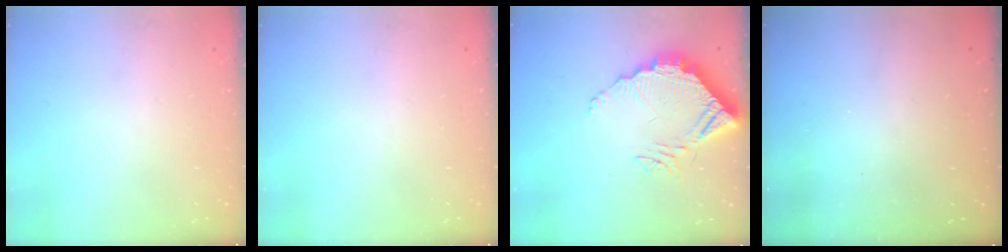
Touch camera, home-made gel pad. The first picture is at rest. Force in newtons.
{"total": 0.0}
{"total": 11.8, "press": 11.8, "slide": 0.9}
{"total": 3.2, "press": 3.2, "slide": 0.1}